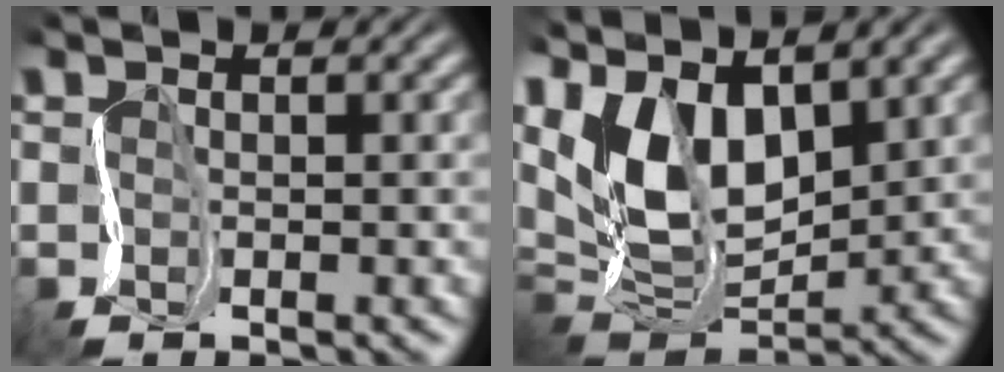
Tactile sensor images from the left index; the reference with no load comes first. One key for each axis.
{"total": 8.5, "fx": 4.4, "fy": 4.5, "fz": 5.7, "tx": -0.126, "ty": 0.007, "tz": 0.076}